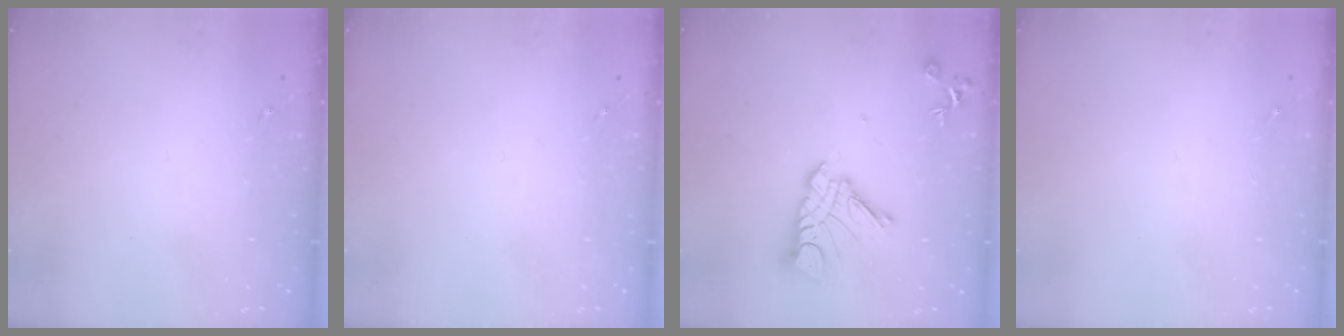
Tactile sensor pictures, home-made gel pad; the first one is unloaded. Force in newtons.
{"total": 0.0}
{"total": 13.7, "press": 13.6, "slide": 1.2}
{"total": 0.0}